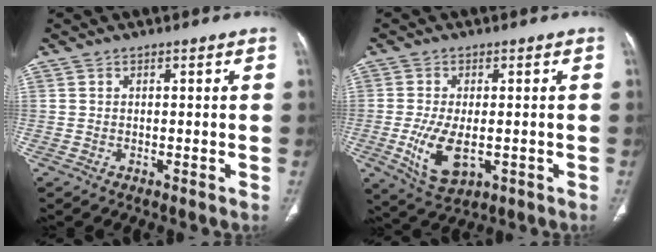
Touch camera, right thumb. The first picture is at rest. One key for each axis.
{"total": 8.8, "fx": -2.1, "fy": 4.5, "fz": 7.3, "tx": -0.142, "ty": -0.013, "tz": -0.025}